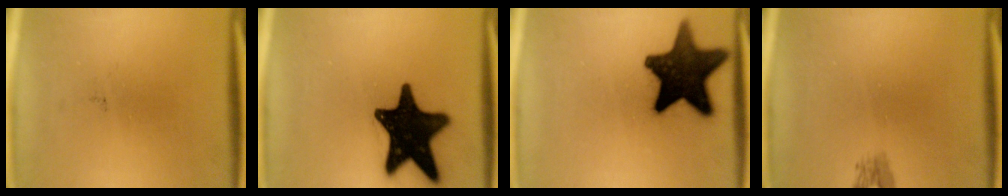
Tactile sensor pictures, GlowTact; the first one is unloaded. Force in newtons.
{"total": 18.8}
{"total": 16.7}
{"total": 1.3}